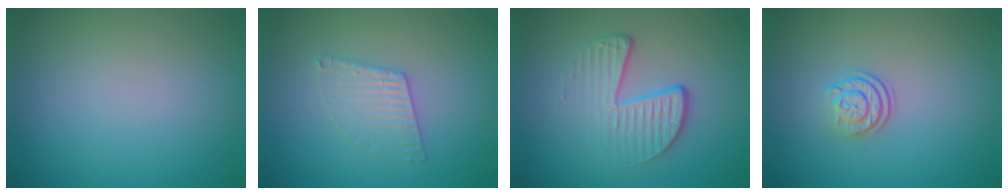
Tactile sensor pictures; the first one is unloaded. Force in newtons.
{"total": 2.5, "press": 2.5, "slide": 0.2}
{"total": 4.3, "press": 2.7, "slide": 3.3}
{"total": 2.3, "press": 1.7, "slide": 1.6}